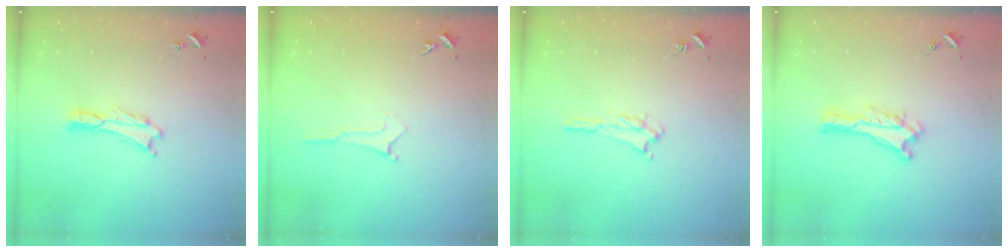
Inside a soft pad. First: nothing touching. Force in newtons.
{"total": 0.0}
{"total": 1.2, "press": 1.1, "slide": 0.5}
{"total": 0.0}